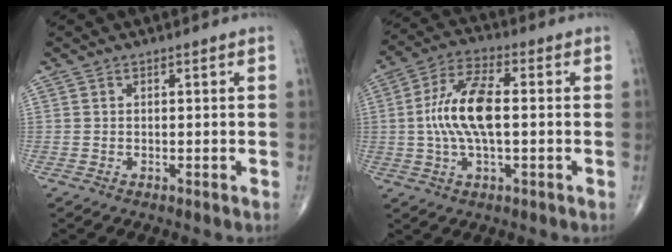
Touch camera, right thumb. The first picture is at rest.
{"total": 12.0, "force": [0.0, 4.8, 11.0], "torque": [-0.229, 0.019, -0.004]}